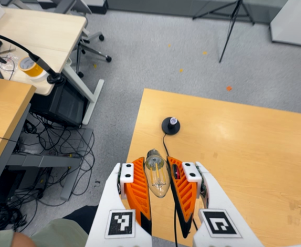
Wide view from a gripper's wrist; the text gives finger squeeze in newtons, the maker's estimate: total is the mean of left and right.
{"total": 19.2, "left": 21.5, "right": 16.8}